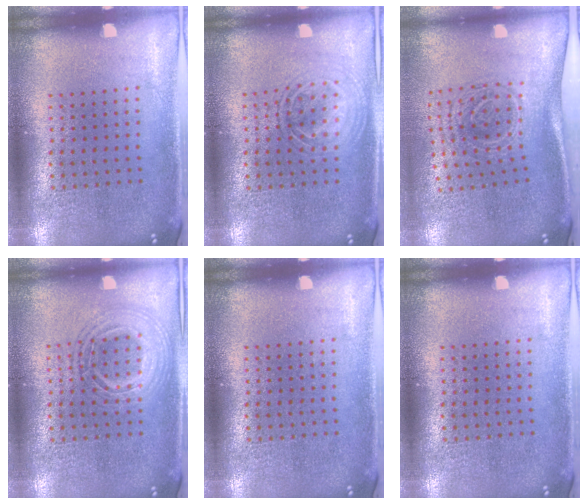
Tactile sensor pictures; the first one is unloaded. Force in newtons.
{"total": 1.2, "press": 1.2, "slide": 0.1}
{"total": 1.7, "press": 1.2, "slide": 1.2}
{"total": 2.5, "press": 2.5, "slide": 0.3}
{"total": 0.0}
{"total": 0.0}